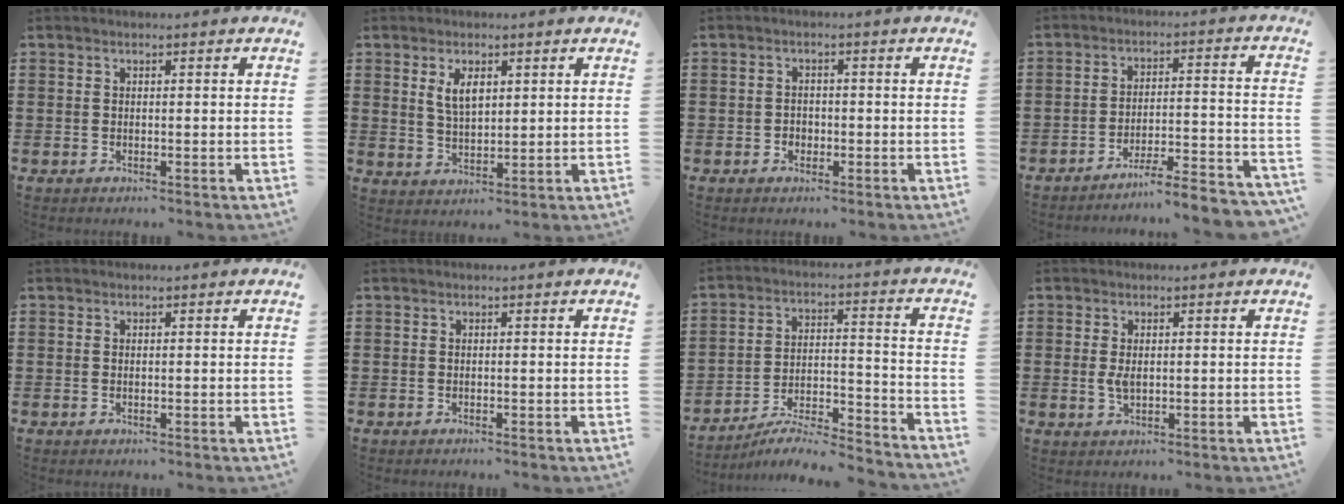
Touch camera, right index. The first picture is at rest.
{"total": 4.2, "force": [1.8, 1.9, 3.2], "torque": [-0.062, 0.003, 0.030]}
{"total": 1.5, "force": [-0.7, 1.2, 0.4], "torque": [-0.012, 0.001, -0.016]}
{"total": 5.7, "force": [-5.2, -0.3, 2.2], "torque": [-0.035, -0.012, -0.102]}
{"total": 0.0}
{"total": 0.0}
{"total": 6.1, "force": [-5.7, 0.3, 2.1], "torque": [-0.038, -0.007, -0.114]}
{"total": 2.5, "force": [0.1, 1.4, 2.1], "torque": [-0.051, 0.002, -0.001]}